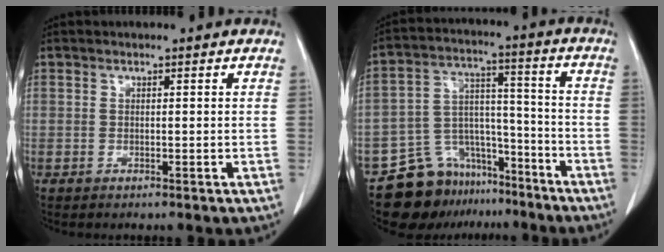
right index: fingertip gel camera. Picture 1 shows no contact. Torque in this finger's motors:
{"motor_torque": [-0.36, -0.24, -0.55, -0.21]}